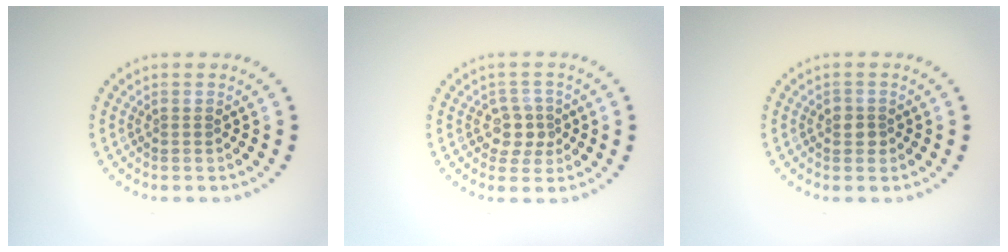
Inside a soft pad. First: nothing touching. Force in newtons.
{"total": 2.5, "press": 2.2, "slide": 1.1}
{"total": 1.3, "press": 1.3, "slide": 0.4}